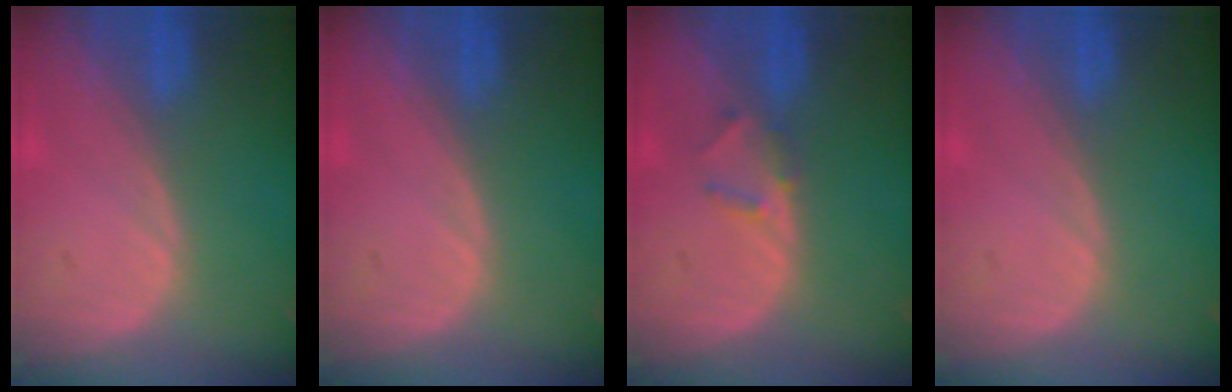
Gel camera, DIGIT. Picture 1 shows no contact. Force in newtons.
{"total": 0.0}
{"total": 1.9, "press": 1.7, "slide": 0.9}
{"total": 0.0}